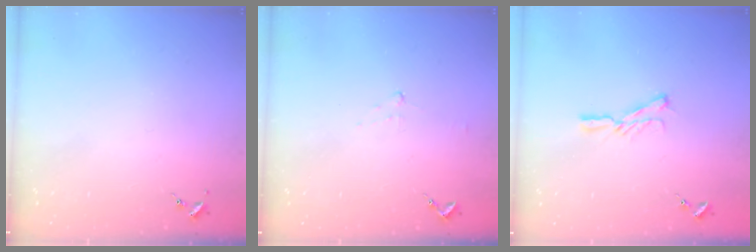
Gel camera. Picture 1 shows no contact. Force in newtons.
{"total": 5.7, "press": 5.7, "slide": 0.8}
{"total": 6.4, "press": 6.3, "slide": 0.6}